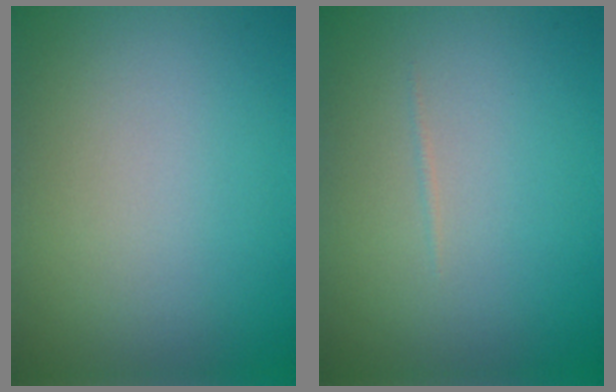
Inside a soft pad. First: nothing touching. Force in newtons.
{"total": 0.6, "press": 0.6, "slide": 0.2}